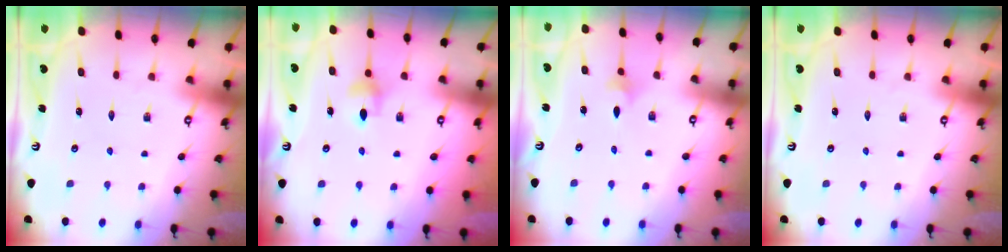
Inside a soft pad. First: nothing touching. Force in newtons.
{"total": 5.6, "press": 5.6, "slide": 0.8}
{"total": 2.5, "press": 2.5, "slide": 0.6}
{"total": 0.0}